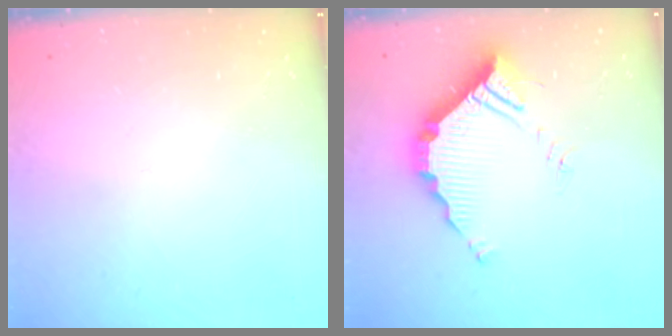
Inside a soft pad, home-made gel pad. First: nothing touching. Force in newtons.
{"total": 12.1, "press": 12.1, "slide": 0.3}